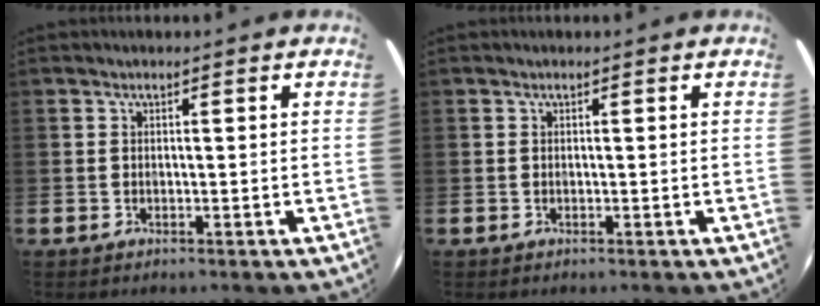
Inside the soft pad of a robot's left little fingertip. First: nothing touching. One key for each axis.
{"total": 0.0}